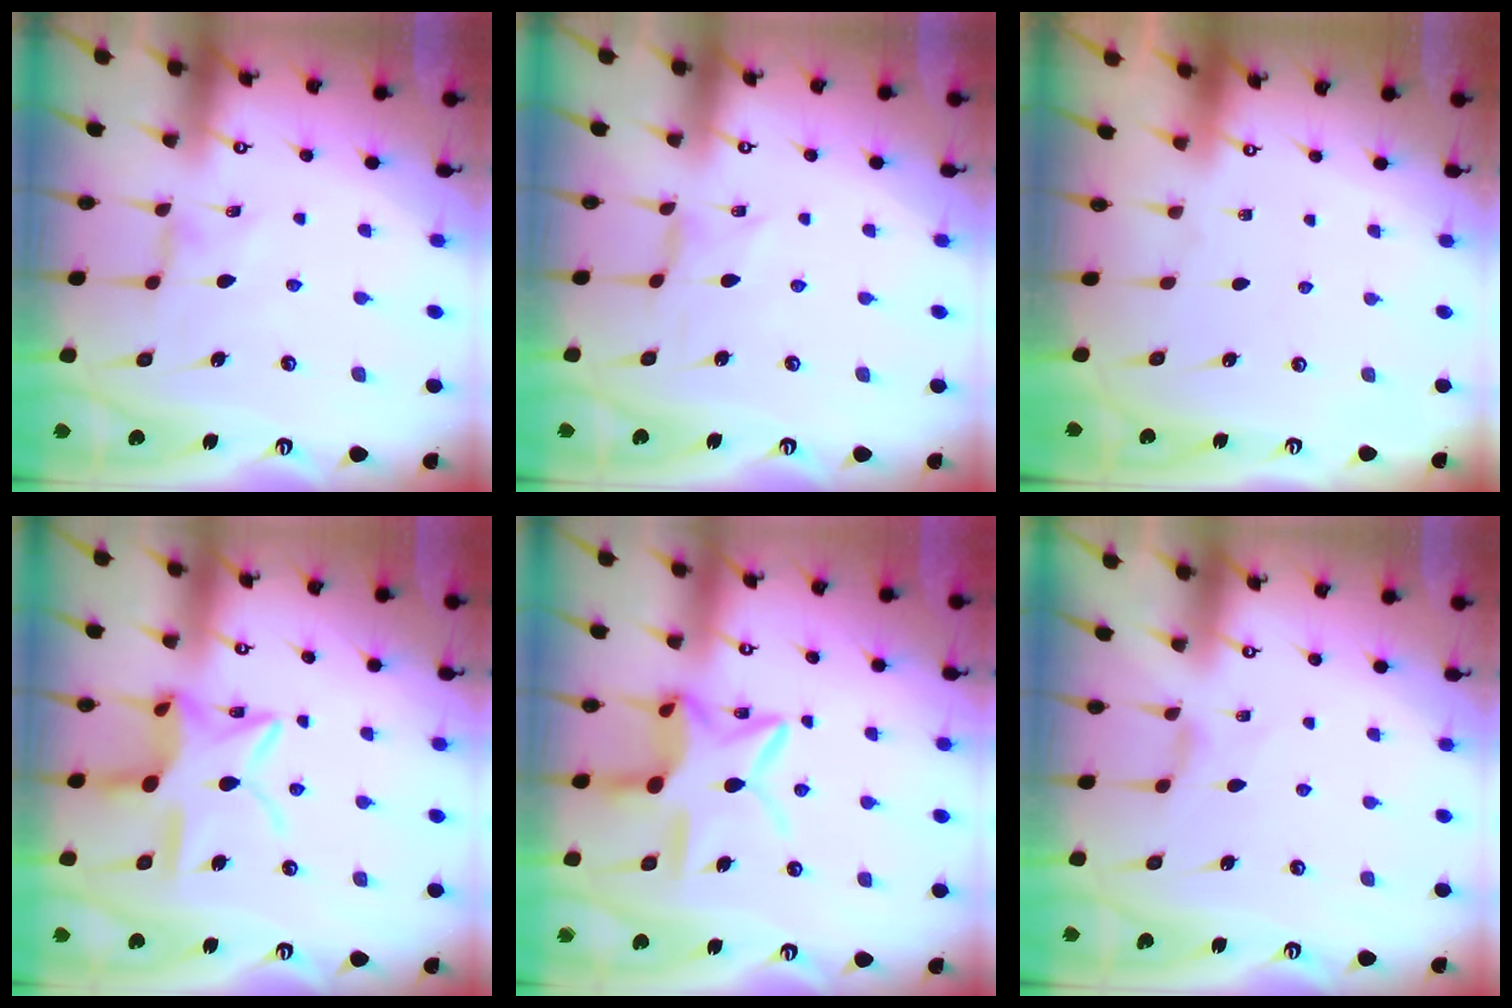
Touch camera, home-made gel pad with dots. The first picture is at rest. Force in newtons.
{"total": 0.0}
{"total": 0.0}
{"total": 14.8, "press": 14.7, "slide": 1.2}
{"total": 13.9, "press": 13.8, "slide": 1.0}
{"total": 1.4, "press": 1.3, "slide": 0.4}